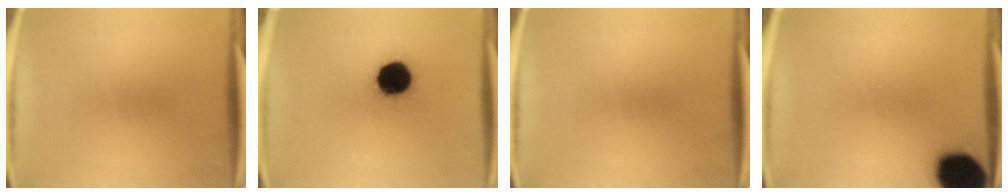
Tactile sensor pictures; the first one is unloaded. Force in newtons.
{"total": 12.7}
{"total": 0.0}
{"total": 17.9}